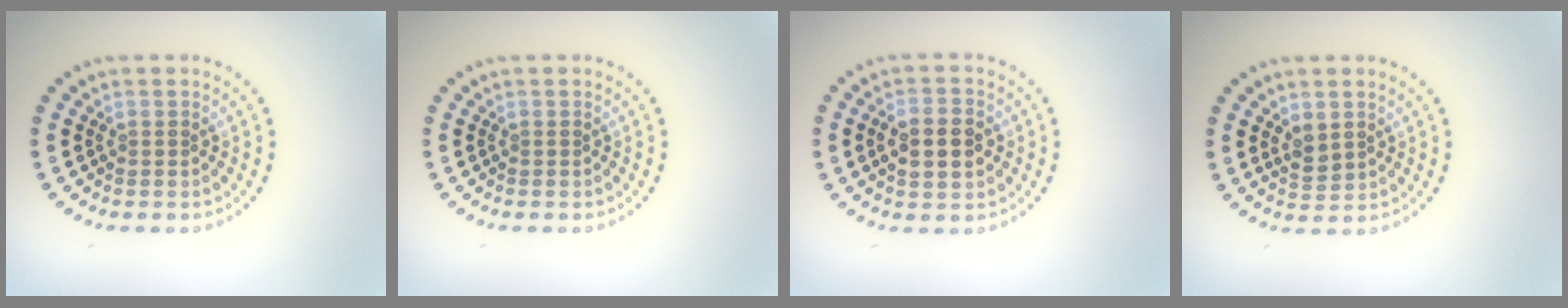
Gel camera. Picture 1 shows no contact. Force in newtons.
{"total": 0.0}
{"total": 4.1, "press": 4.1, "slide": 0.1}
{"total": 1.6, "press": 1.6, "slide": 0.5}